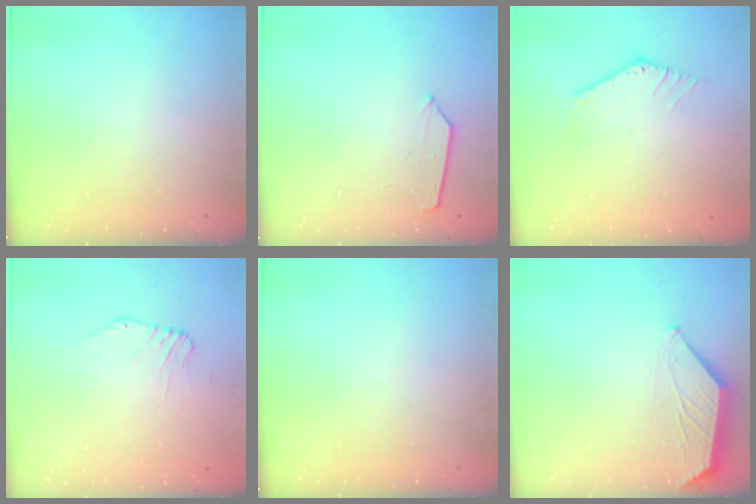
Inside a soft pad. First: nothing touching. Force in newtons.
{"total": 5.6, "press": 5.5, "slide": 0.7}
{"total": 0.6, "press": 0.6, "slide": 0.3}
{"total": 1.1, "press": 1.1, "slide": 0.3}
{"total": 0.0}
{"total": 1.2, "press": 1.1, "slide": 0.3}